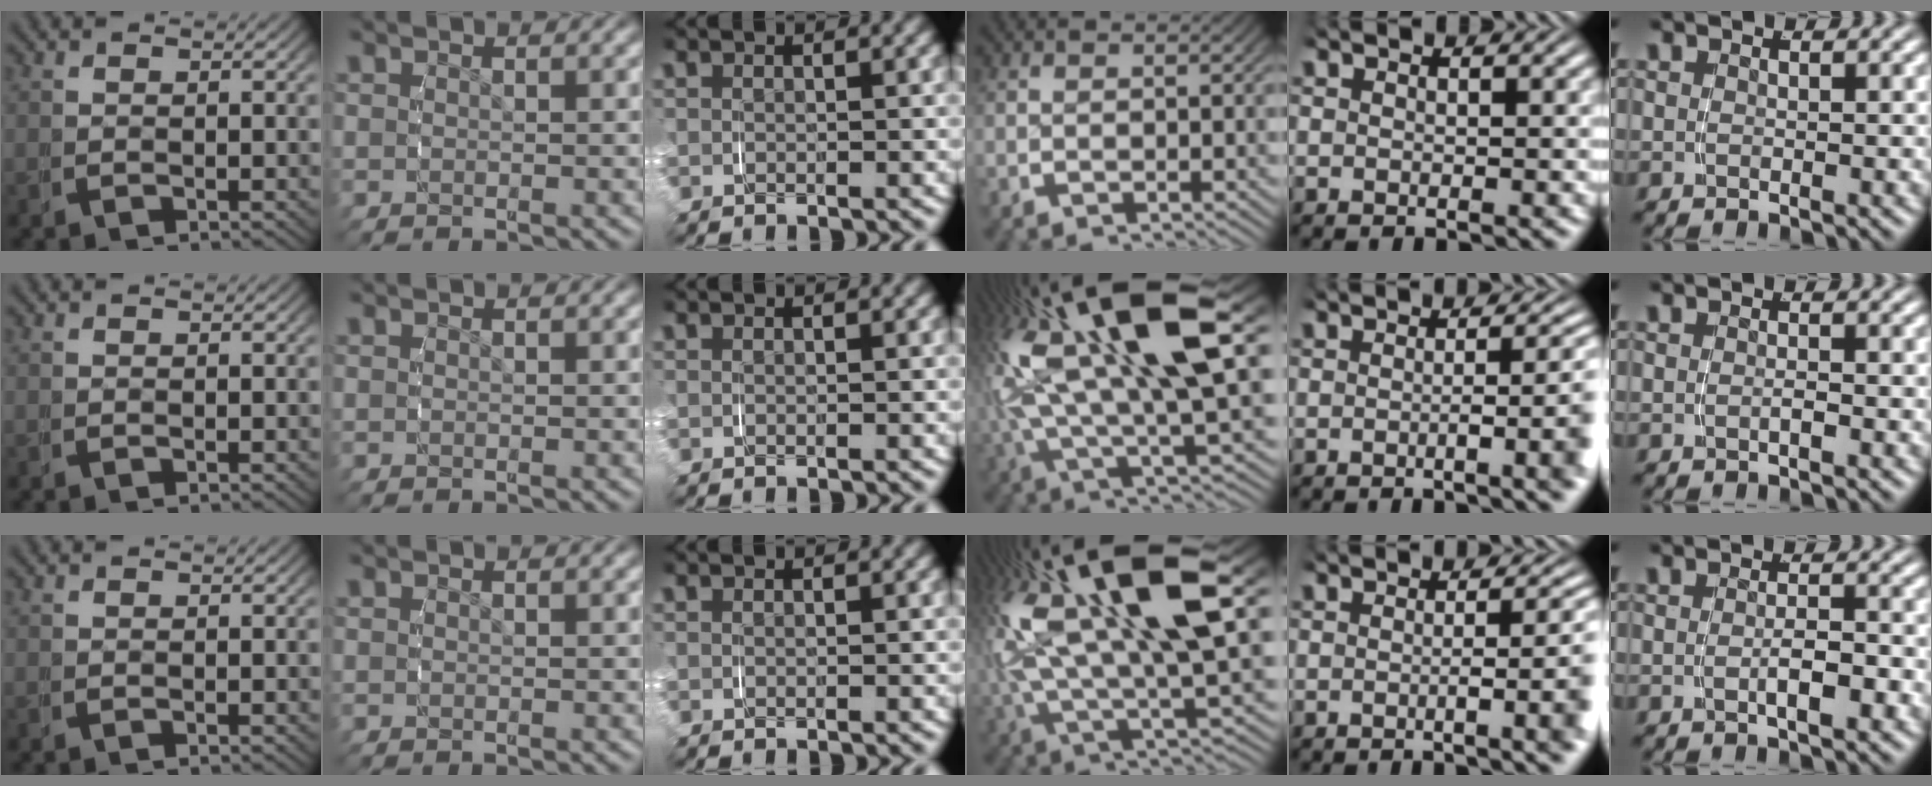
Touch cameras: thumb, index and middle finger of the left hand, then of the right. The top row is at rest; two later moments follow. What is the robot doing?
{"motion": "grasp_and_lifting", "object": "phone"}